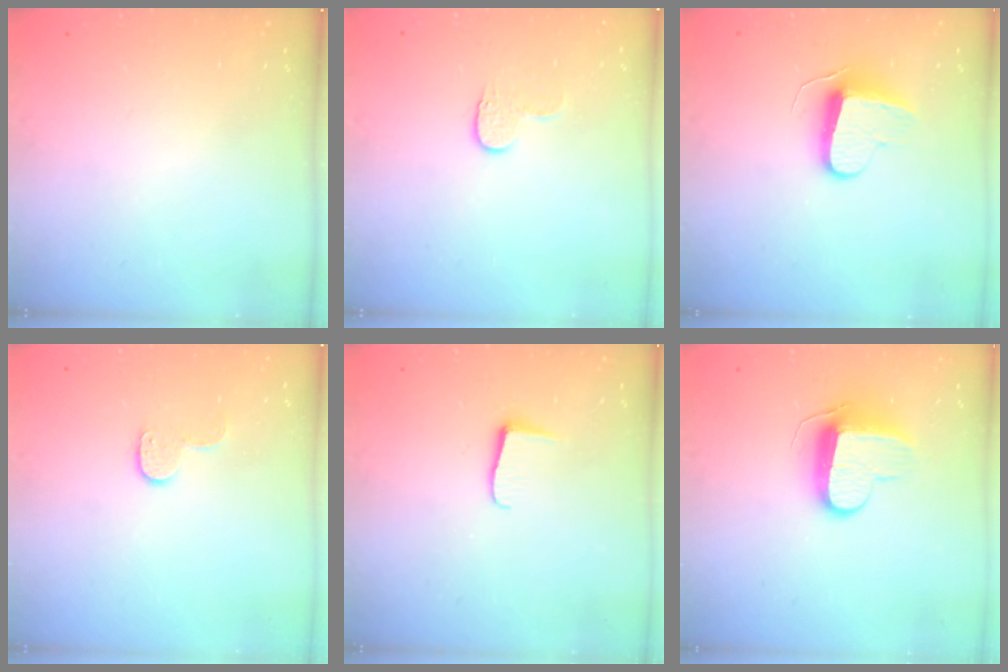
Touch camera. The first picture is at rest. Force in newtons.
{"total": 5.8, "press": 5.8, "slide": 0.5}
{"total": 8.9, "press": 8.9, "slide": 0.1}
{"total": 5.9, "press": 5.9, "slide": 0.5}
{"total": 6.0, "press": 5.9, "slide": 0.6}
{"total": 9.6, "press": 9.6, "slide": 0.6}